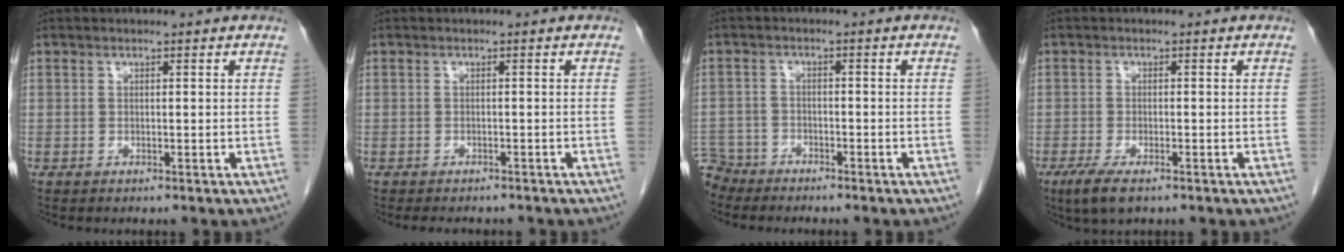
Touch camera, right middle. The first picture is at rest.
{"total": 5.1, "force": [-4.5, 1.7, 1.8], "torque": [-0.018, -0.002, -0.056]}
{"total": 5.0, "force": [-4.6, 1.7, -0.5], "torque": [0.016, -0.006, -0.088]}
{"total": 4.6, "force": [-2.9, 1.2, 3.3], "torque": [-0.069, -0.011, -0.046]}